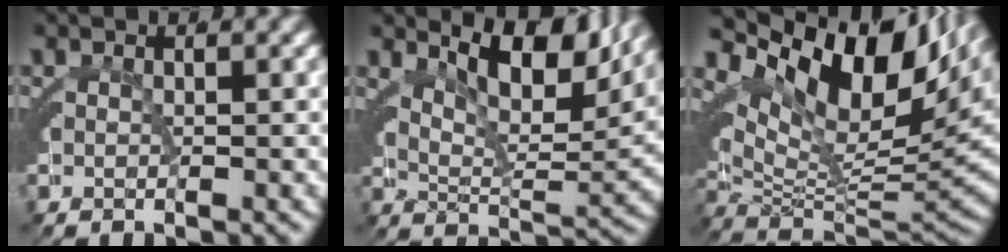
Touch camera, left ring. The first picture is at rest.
{"total": 7.6, "force": [5.3, 1.6, 5.2], "torque": [-0.070, 0.008, 0.084]}
{"total": 17.4, "force": [6.7, 9.3, 13.1], "torque": [-0.190, 0.020, 0.098]}